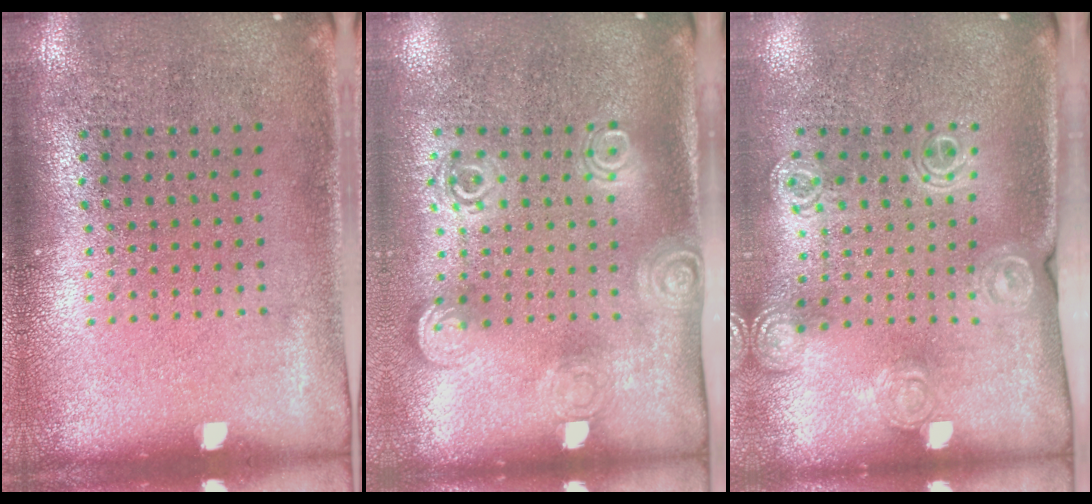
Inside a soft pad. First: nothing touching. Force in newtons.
{"total": 1.9, "press": 1.4, "slide": 1.3}
{"total": 1.4, "press": 1.4, "slide": 0.4}